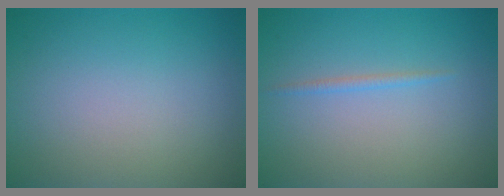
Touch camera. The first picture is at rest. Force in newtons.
{"total": 0.8, "press": 0.8, "slide": 0.0}